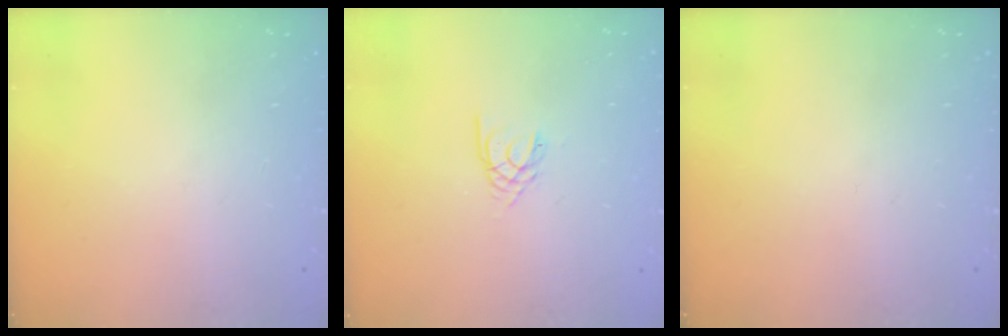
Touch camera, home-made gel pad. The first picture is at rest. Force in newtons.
{"total": 2.2, "press": 2.1, "slide": 0.4}
{"total": 0.0}